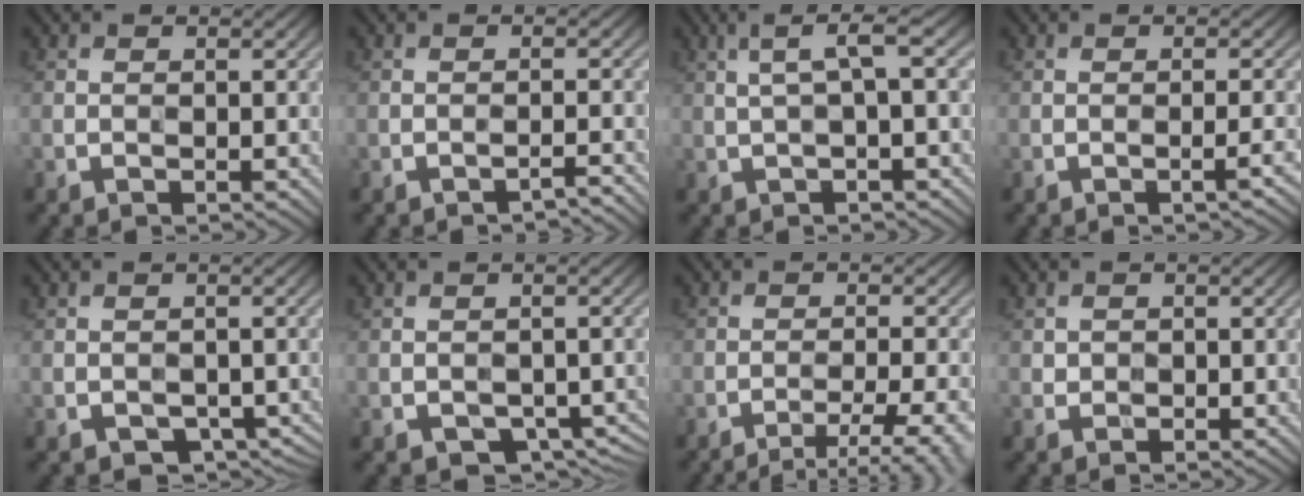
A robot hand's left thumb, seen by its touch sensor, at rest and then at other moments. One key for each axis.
{"total": 1.5, "fx": -1.4, "fy": -0.2, "fz": 0.5, "tx": -0.005, "ty": 0.011, "tz": -0.026}
{"total": 3.9, "fx": 0.8, "fy": 0.4, "fz": 3.8, "tx": -0.069, "ty": 0.025, "tz": 0.011}
{"total": 1.5, "fx": -0.6, "fy": -0.3, "fz": 1.3, "tx": -0.023, "ty": 0.013, "tz": -0.013}
{"total": 4.3, "fx": -2.1, "fy": 2.9, "fz": 2.4, "tx": -0.041, "ty": -0.011, "tz": -0.022}
{"total": 5.1, "fx": -2.5, "fy": 3.3, "fz": 3.0, "tx": -0.049, "ty": -0.013, "tz": -0.027}
{"total": 6.9, "fx": -4.9, "fy": 1.1, "fz": 4.7, "tx": -0.074, "ty": 0.013, "tz": -0.062}
{"total": 1.0, "fx": 0.0, "fy": 0.9, "fz": 0.3, "tx": -0.006, "ty": 0.000, "tz": -0.003}